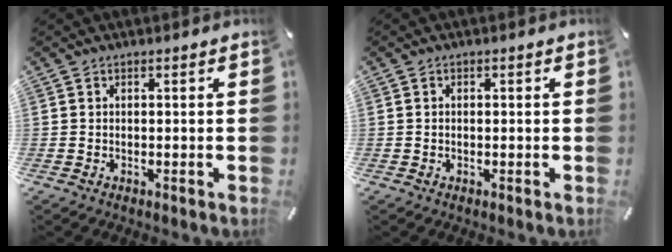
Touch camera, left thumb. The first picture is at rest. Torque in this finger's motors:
{"motor_torque": [-0.07, -0.32, -0.01, 0.13, -0.07]}